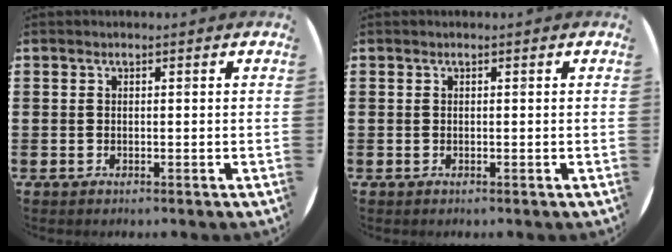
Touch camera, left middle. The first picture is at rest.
{"total": 0.0}